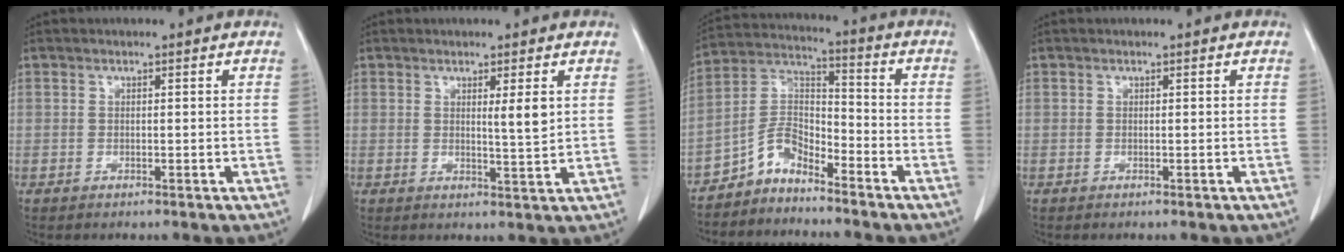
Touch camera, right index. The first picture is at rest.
{"total": 3.1, "force": [1.0, 0.0, 2.9], "torque": [-0.048, -0.008, 0.016]}
{"total": 6.9, "force": [-5.6, 3.0, 2.7], "torque": [-0.062, 0.023, -0.111]}
{"total": 0.0}